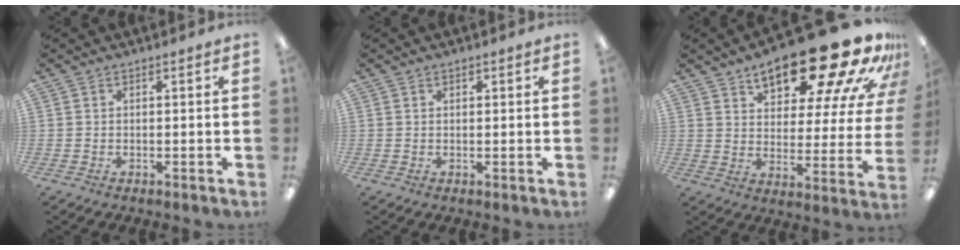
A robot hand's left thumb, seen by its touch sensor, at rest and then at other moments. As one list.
[{"total": 0.8, "force": [0.6, 0.5, 0.2], "torque": [0.003, -0.001, 0.009]}, {"total": 23.7, "force": [17.3, 7.4, 14.6], "torque": [-0.205, -0.115, 0.276]}]